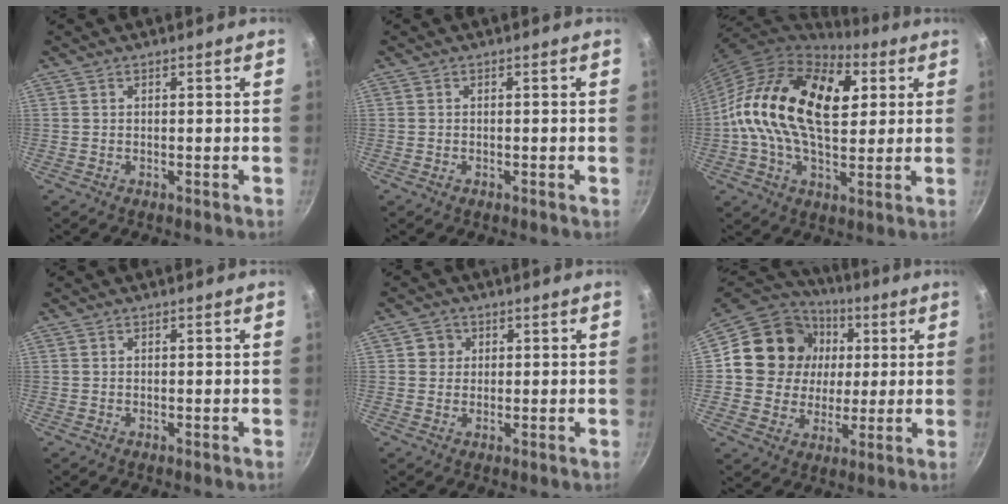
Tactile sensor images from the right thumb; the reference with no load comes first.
{"total": 0.5, "force": [-0.3, 0.3, 0.3], "torque": [-0.005, 0.002, -0.008]}
{"total": 24.1, "force": [4.8, 14.1, 18.9], "torque": [-0.319, 0.014, 0.062]}
{"total": 0.0}
{"total": 3.0, "force": [0.7, 2.9, 0.6], "torque": [0.011, 0.003, 0.005]}
{"total": 17.6, "force": [3.3, 15.8, 6.9], "torque": [-0.104, 0.012, 0.051]}